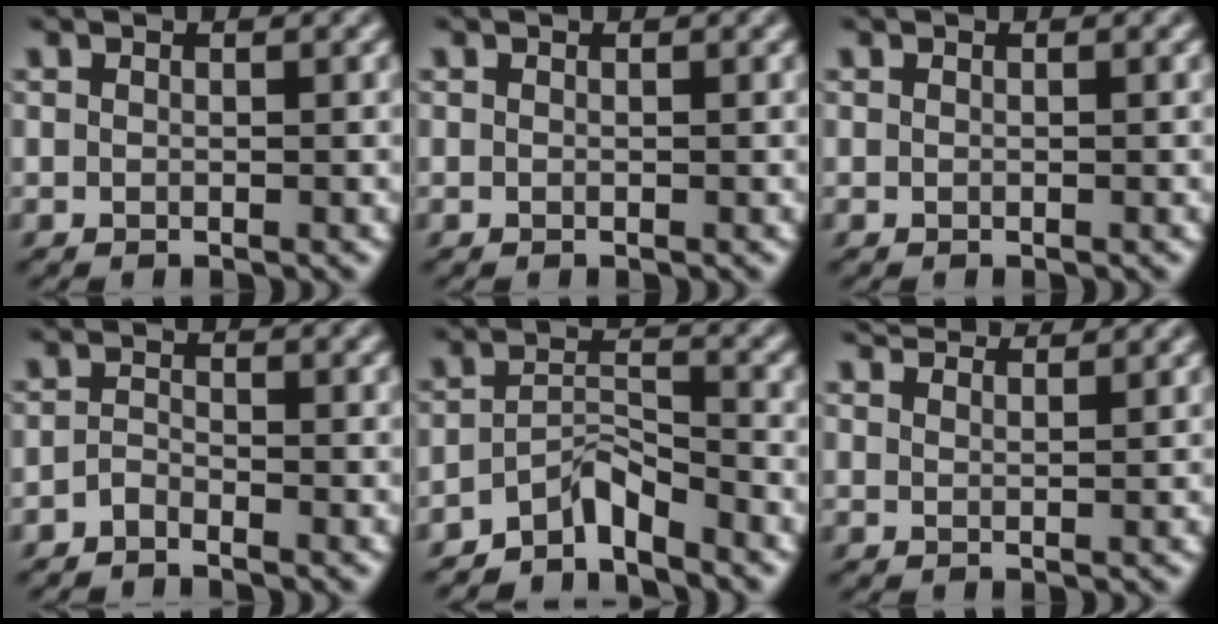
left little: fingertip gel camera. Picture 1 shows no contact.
{"total": 0.0}
{"total": 0.0}
{"total": 1.2, "force": [-1.2, 0.2, 0.3], "torque": [-0.007, 0.007, -0.026]}
{"total": 3.4, "force": [-3.1, 0.6, 1.2], "torque": [-0.022, 0.013, -0.064]}
{"total": 3.3, "force": [3.2, 0.1, 0.8], "torque": [-0.026, 0.010, 0.049]}